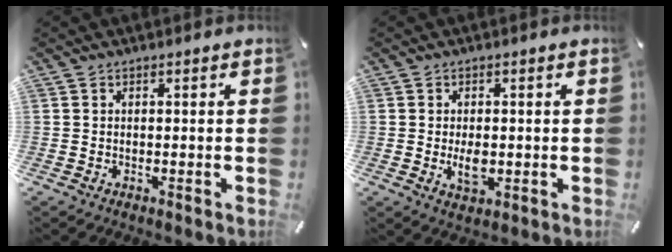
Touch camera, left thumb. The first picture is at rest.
{"total": 4.2, "force": [-0.3, 2.4, 3.4], "torque": [-0.077, -0.010, -0.011]}